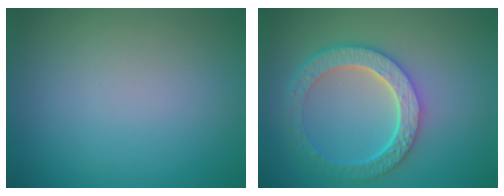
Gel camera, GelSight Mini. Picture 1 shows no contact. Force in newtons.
{"total": 6.0, "press": 4.6, "slide": 3.9}